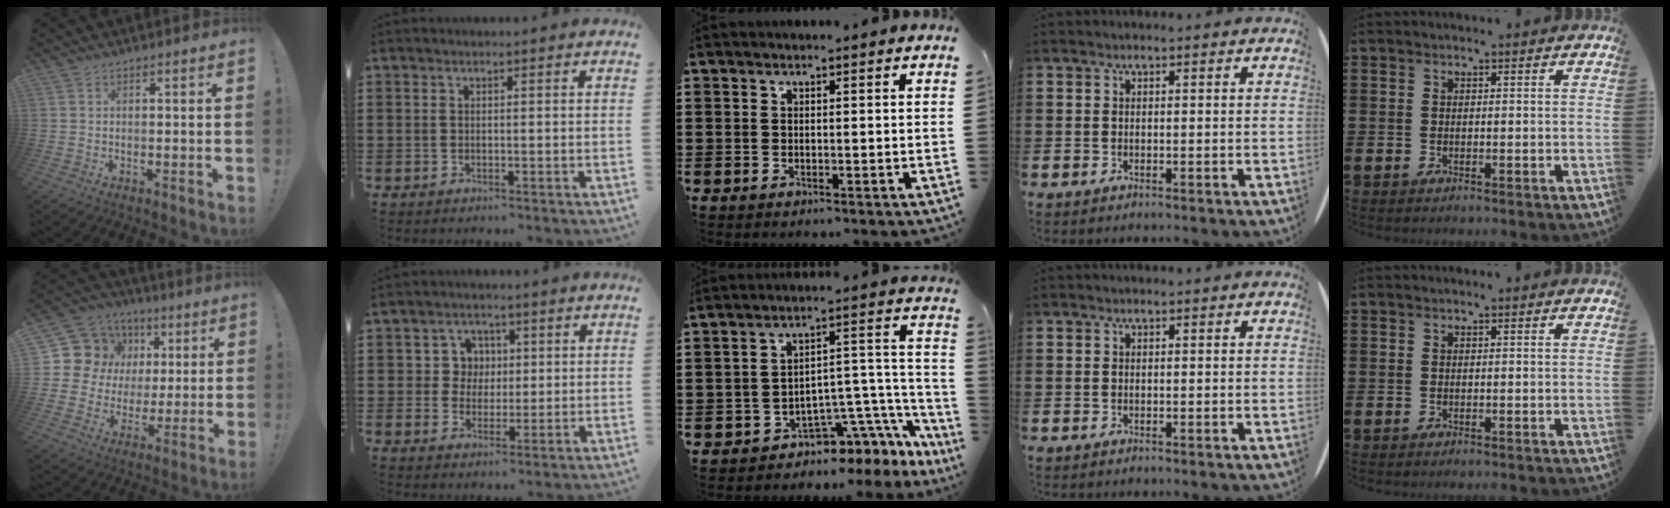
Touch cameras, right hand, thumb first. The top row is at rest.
{"thumb": {"total": 14.1, "force": [3.7, 12.7, 4.8], "torque": [-0.065, -0.016, 0.096]}, "index": {"total": 4.7, "force": [0.9, 4.3, 1.5], "torque": [-0.050, 0.016, 0.013]}, "middle": {"total": 5.7, "force": [-4.7, 2.5, 2.2], "torque": [-0.035, -0.013, -0.086]}}